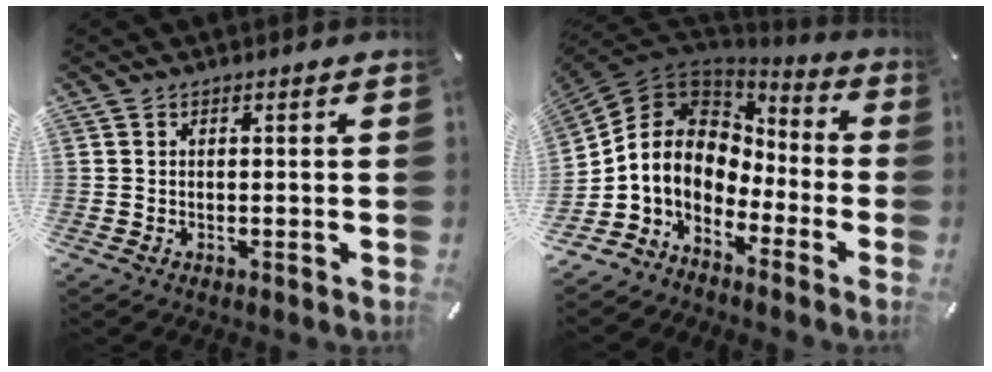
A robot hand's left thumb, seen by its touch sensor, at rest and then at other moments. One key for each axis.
{"total": 9.0, "fx": -2.2, "fy": 7.6, "fz": 4.2, "tx": -0.130, "ty": -0.008, "tz": -0.051}